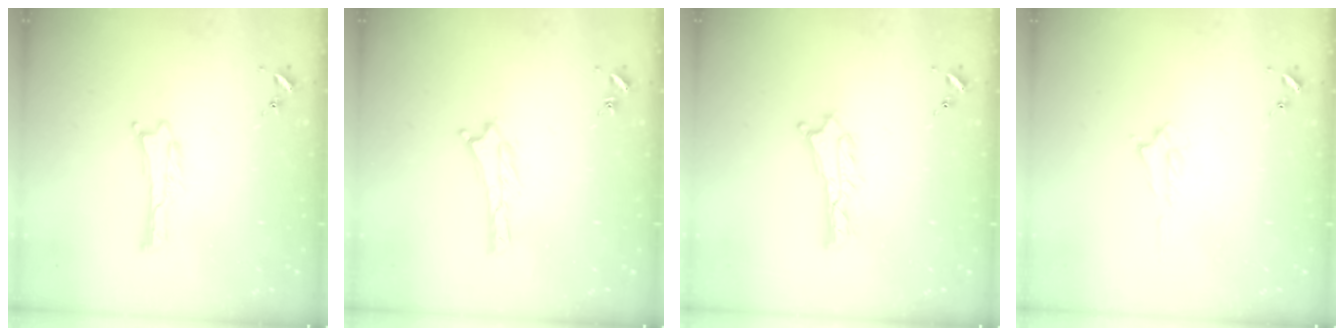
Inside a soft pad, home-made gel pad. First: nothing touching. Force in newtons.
{"total": 0.0}
{"total": 2.7, "press": 2.6, "slide": 0.3}
{"total": 0.7, "press": 0.6, "slide": 0.2}